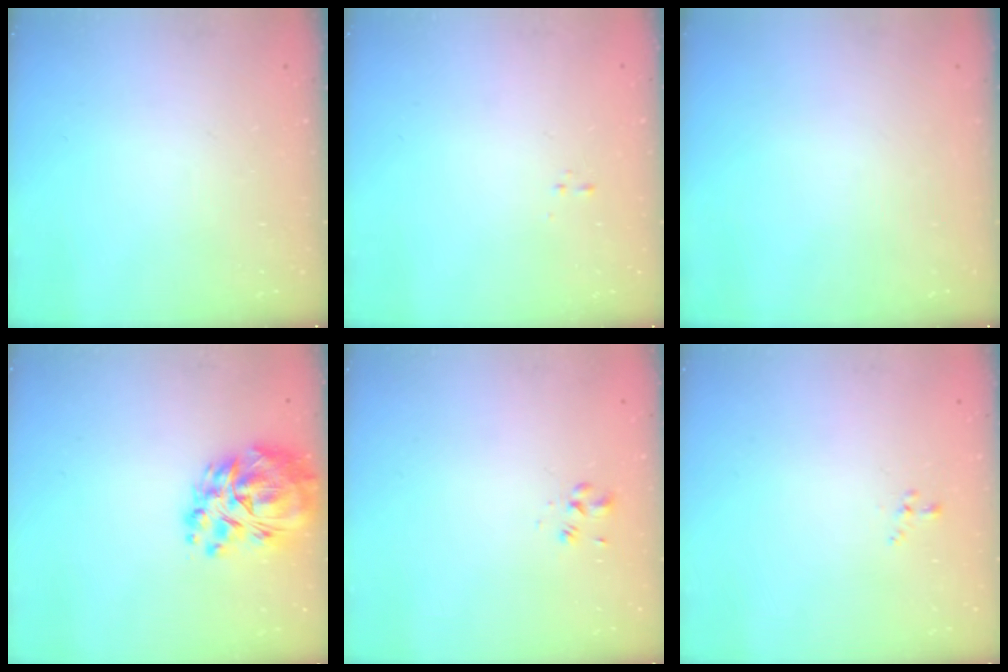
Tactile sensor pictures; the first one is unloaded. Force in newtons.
{"total": 0.0}
{"total": 0.0}
{"total": 17.0, "press": 16.2, "slide": 5.3}
{"total": 2.6, "press": 2.4, "slide": 1.0}
{"total": 0.0}